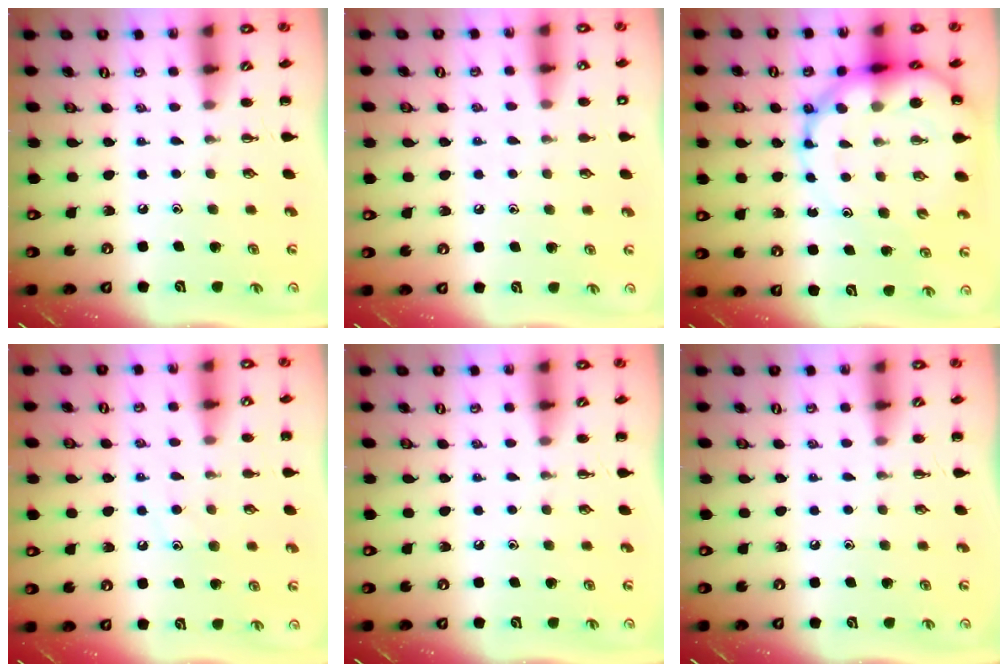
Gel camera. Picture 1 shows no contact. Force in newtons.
{"total": 6.4, "press": 6.0, "slide": 2.1}
{"total": 16.1, "press": 15.4, "slide": 4.4}
{"total": 8.4, "press": 8.4, "slide": 1.2}
{"total": 0.0}
{"total": 0.0}